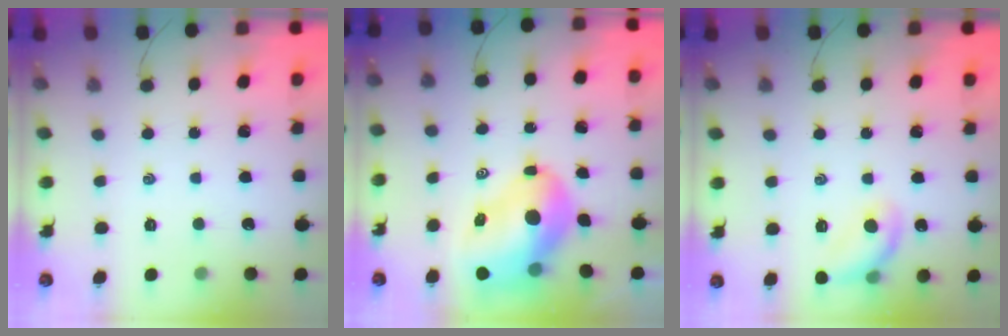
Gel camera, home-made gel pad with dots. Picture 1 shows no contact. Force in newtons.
{"total": 11.9, "press": 11.4, "slide": 3.3}
{"total": 10.9, "press": 10.7, "slide": 2.1}